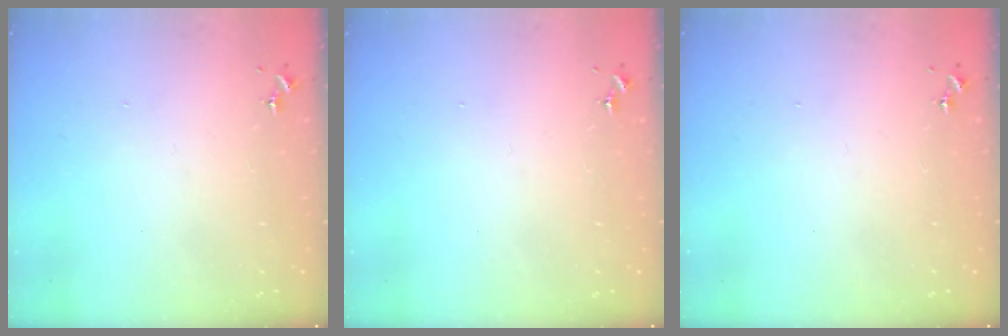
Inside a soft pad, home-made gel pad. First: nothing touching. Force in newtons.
{"total": 0.0}
{"total": 0.0}